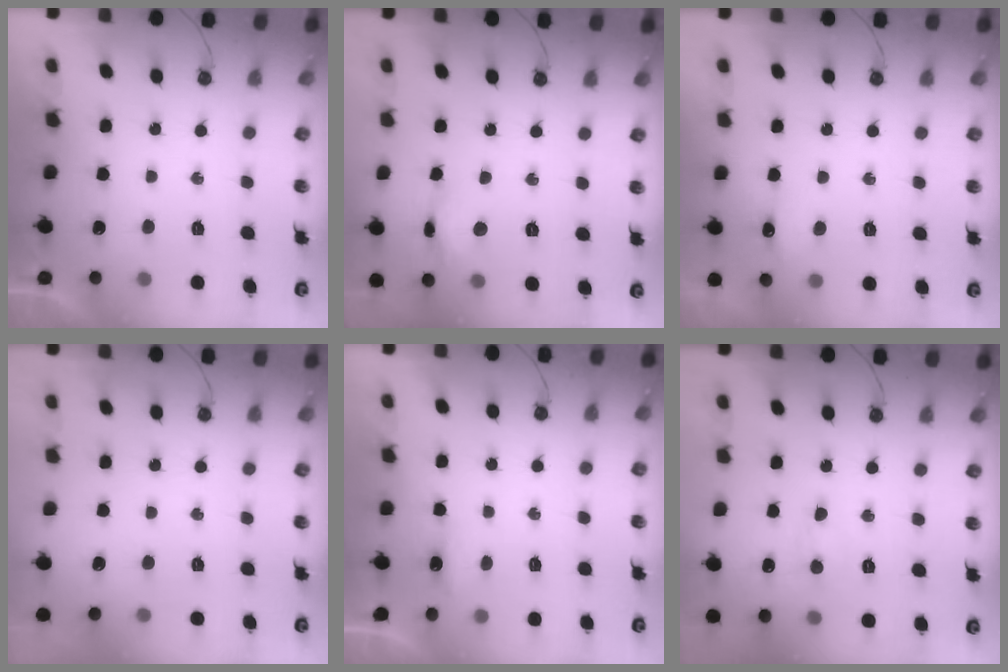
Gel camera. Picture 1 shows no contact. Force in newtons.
{"total": 8.0, "press": 7.9, "slide": 0.5}
{"total": 5.5, "press": 5.4, "slide": 0.9}
{"total": 0.0}
{"total": 3.0, "press": 2.9, "slide": 0.5}
{"total": 4.6, "press": 4.6, "slide": 0.7}